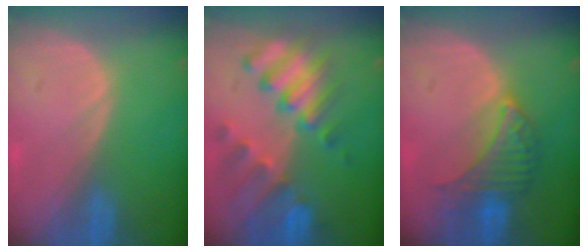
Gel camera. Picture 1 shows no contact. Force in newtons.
{"total": 10.2, "press": 8.9, "slide": 5.1}
{"total": 6.5, "press": 6.5, "slide": 0.6}